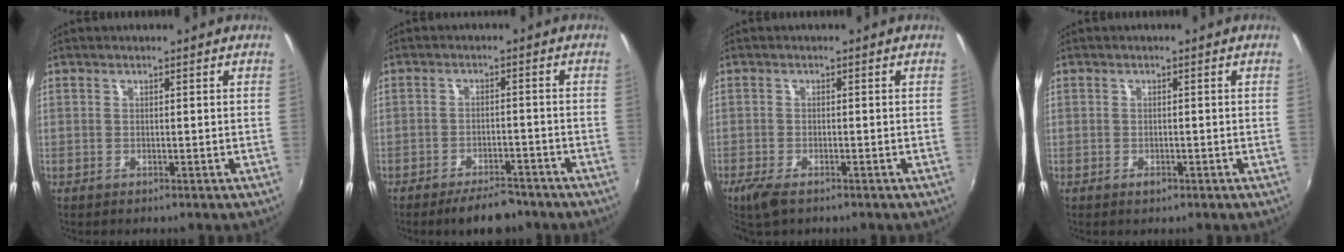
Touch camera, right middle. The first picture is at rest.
{"total": 6.7, "force": [-5.6, 2.2, 3.1], "torque": [-0.069, 0.003, -0.078]}
{"total": 4.0, "force": [-2.8, 1.4, 2.5], "torque": [-0.063, -0.014, -0.054]}
{"total": 1.0, "force": [-0.6, 0.6, 0.5], "torque": [-0.008, -0.001, -0.009]}